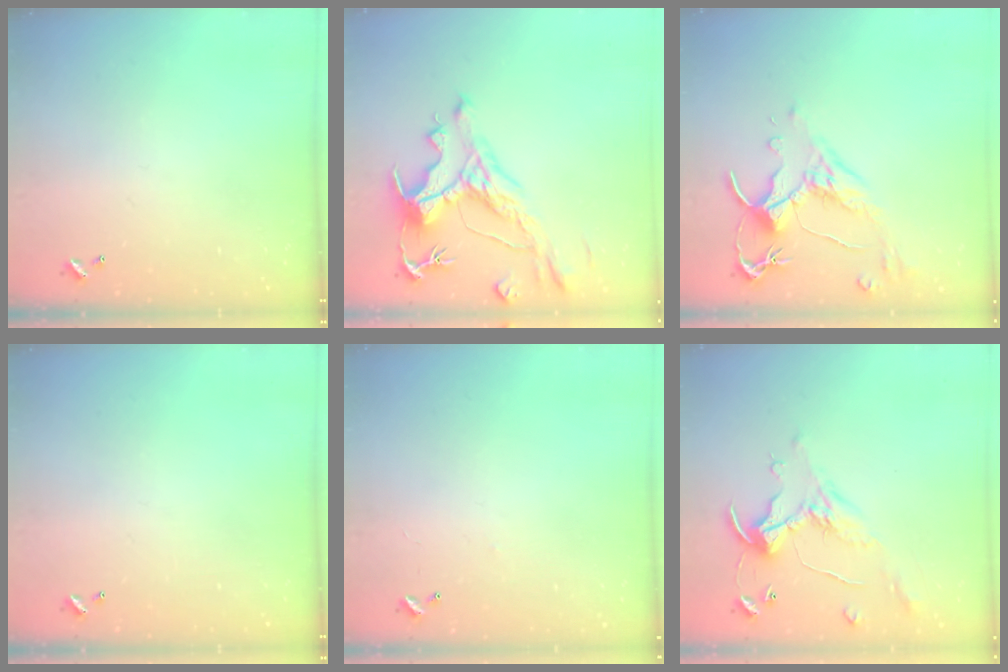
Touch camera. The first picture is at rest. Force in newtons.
{"total": 4.1, "press": 3.7, "slide": 1.7}
{"total": 2.5, "press": 2.1, "slide": 1.3}
{"total": 0.0}
{"total": 4.0, "press": 3.9, "slide": 0.3}
{"total": 1.1, "press": 0.8, "slide": 0.9}